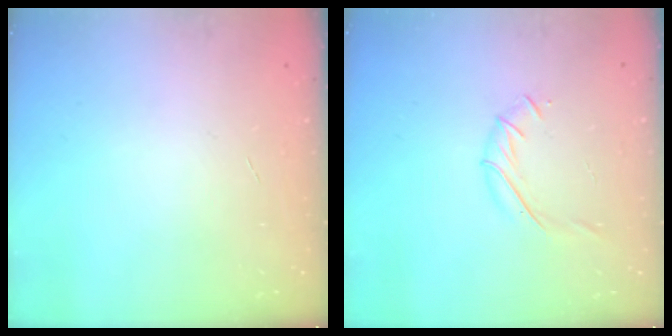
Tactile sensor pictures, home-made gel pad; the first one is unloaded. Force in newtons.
{"total": 5.5, "press": 5.4, "slide": 1.0}